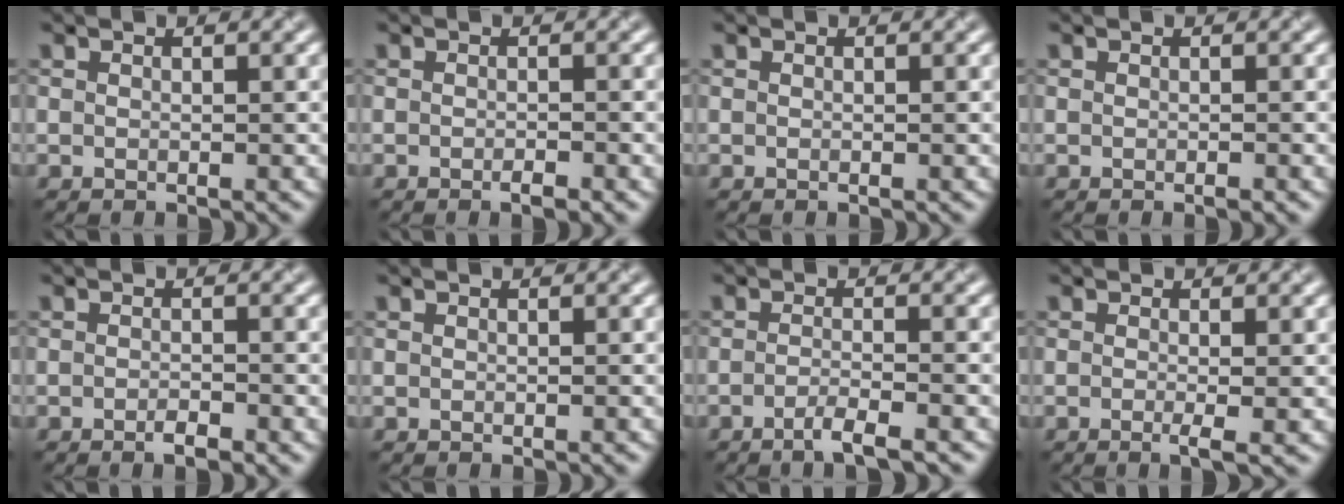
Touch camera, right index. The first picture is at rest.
{"total": 1.3, "force": [-0.8, 0.3, 0.9], "torque": [-0.012, -0.002, -0.011]}
{"total": 0.0}
{"total": 0.6, "force": [-0.3, 0.1, 0.5], "torque": [-0.005, -0.001, -0.004]}
{"total": 1.6, "force": [-1.0, 0.4, 1.2], "torque": [-0.018, 0.000, -0.016]}
{"total": 0.0}
{"total": 2.4, "force": [-1.6, 0.5, 1.7], "torque": [-0.026, 0.004, -0.039]}
{"total": 1.7, "force": [-0.4, 0.4, 1.6], "torque": [-0.029, -0.005, -0.004]}